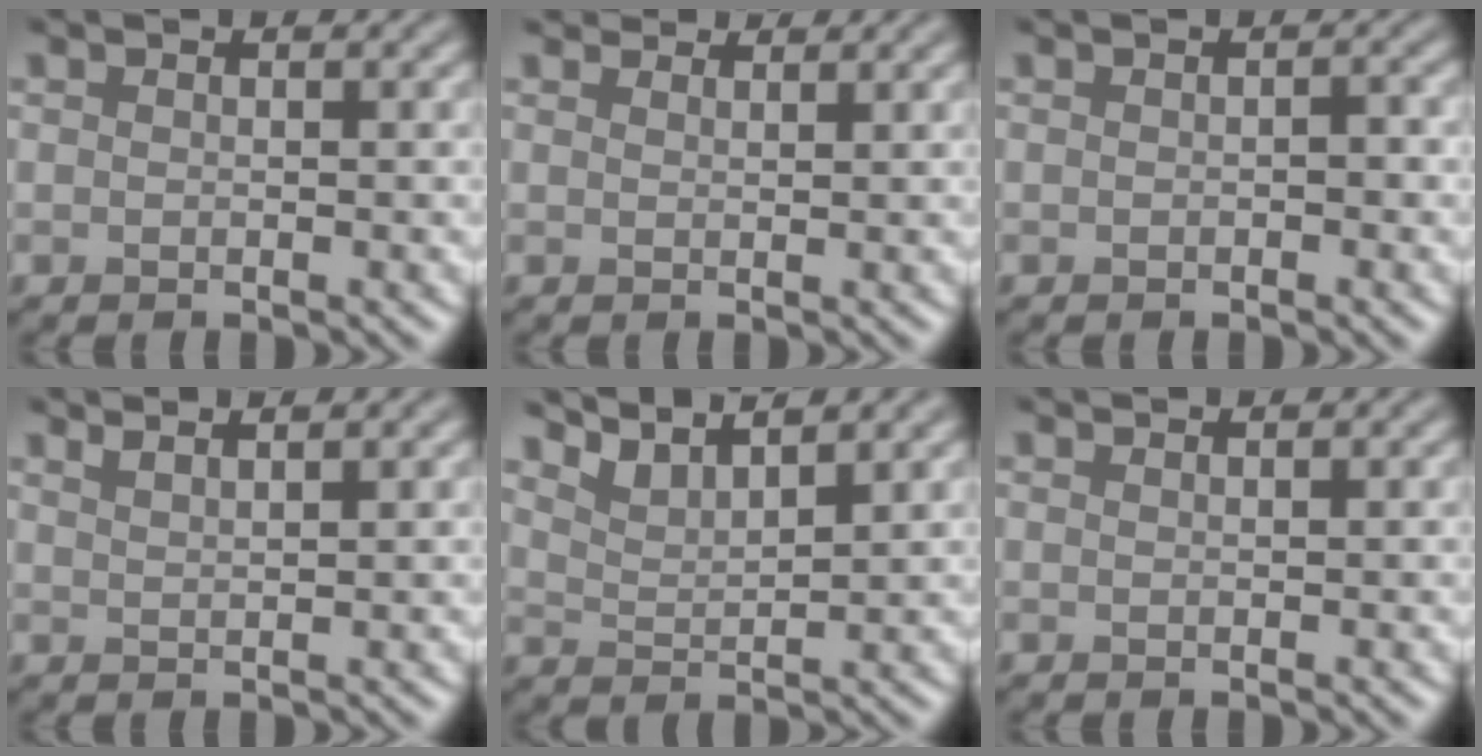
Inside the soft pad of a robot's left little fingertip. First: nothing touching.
{"total": 3.0, "force": [2.7, 0.8, 0.8], "torque": [-0.025, -0.002, 0.048]}
{"total": 0.9, "force": [-0.3, 0.5, 0.7], "torque": [-0.011, 0.001, -0.007]}
{"total": 1.7, "force": [1.5, 0.1, 0.8], "torque": [-0.002, 0.004, 0.015]}
{"total": 3.4, "force": [3.2, 0.3, 1.2], "torque": [-0.032, 0.000, 0.053]}
{"total": 0.7, "force": [0.7, -0.3, 0.0], "torque": [-0.003, 0.002, 0.010]}